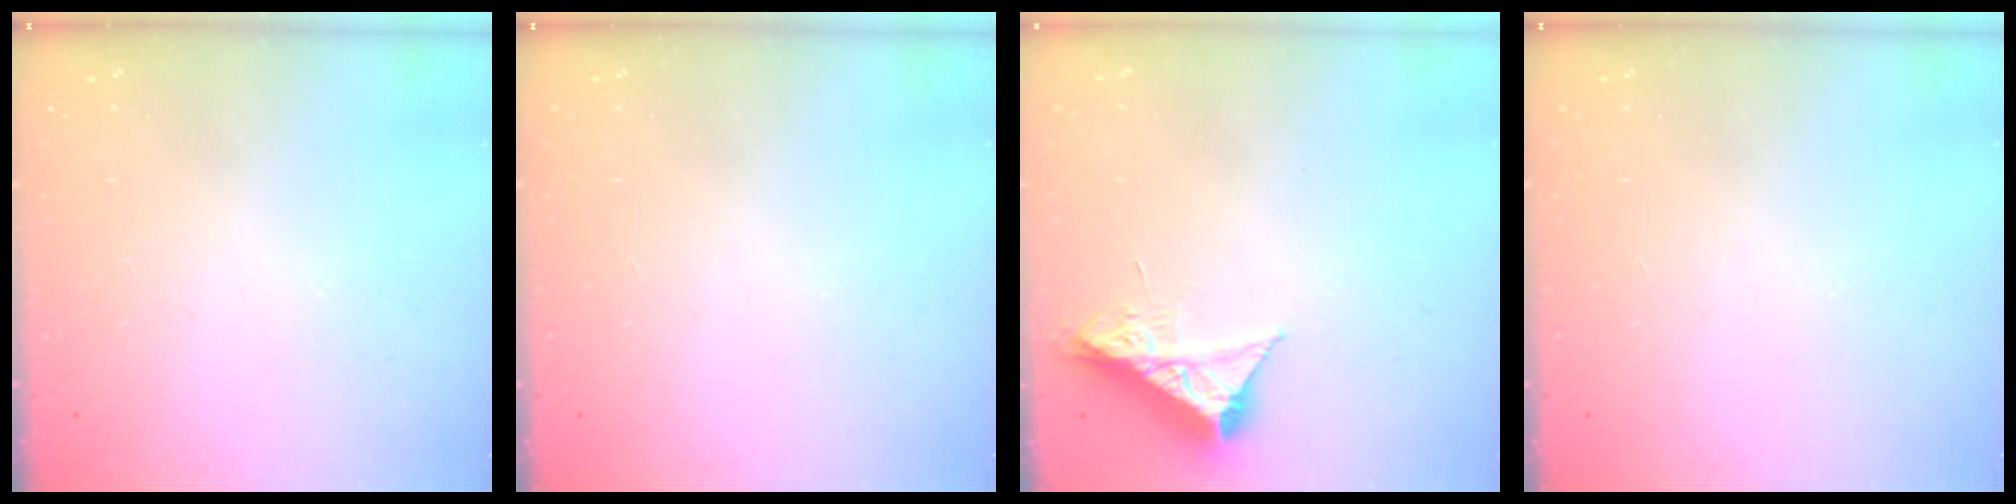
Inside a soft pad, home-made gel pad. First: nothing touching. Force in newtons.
{"total": 0.0}
{"total": 8.9, "press": 8.9, "slide": 0.4}
{"total": 0.0}